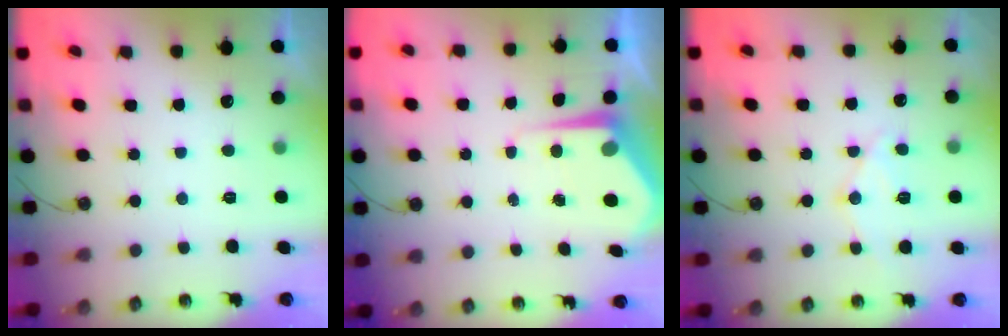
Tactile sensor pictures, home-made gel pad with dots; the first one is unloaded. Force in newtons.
{"total": 5.5, "press": 5.5, "slide": 0.4}
{"total": 12.2, "press": 12.1, "slide": 1.1}